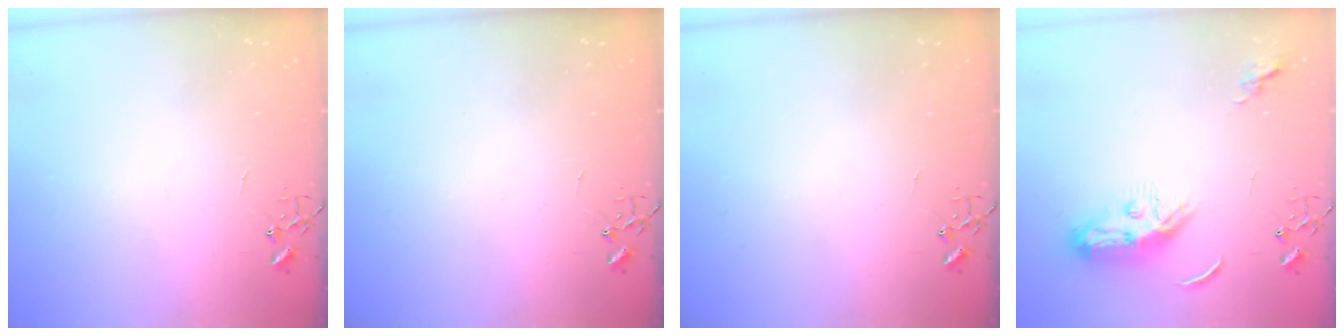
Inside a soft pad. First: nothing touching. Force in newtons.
{"total": 0.0}
{"total": 0.0}
{"total": 9.3, "press": 9.2, "slide": 1.2}